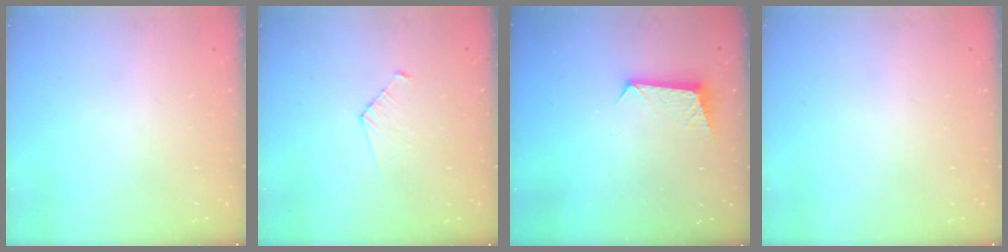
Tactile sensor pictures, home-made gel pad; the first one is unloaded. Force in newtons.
{"total": 3.0, "press": 3.0, "slide": 0.3}
{"total": 7.1, "press": 7.1, "slide": 0.3}
{"total": 0.0}